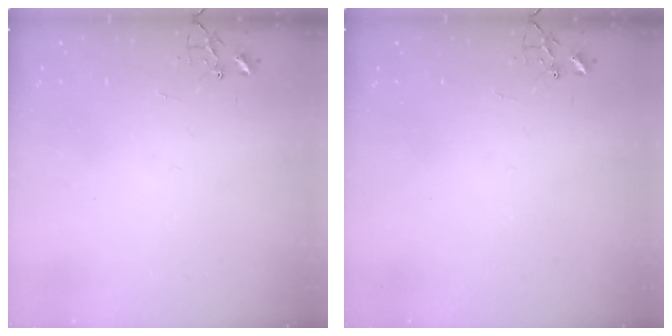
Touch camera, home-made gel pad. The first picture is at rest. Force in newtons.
{"total": 0.0}